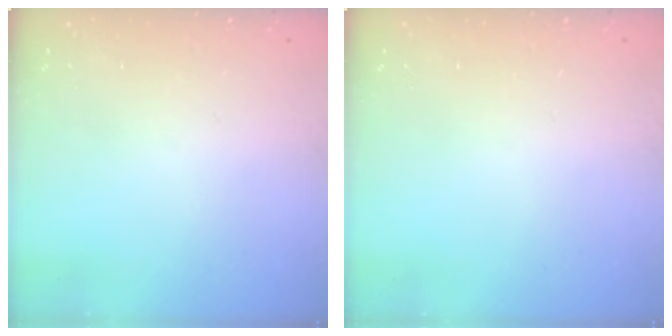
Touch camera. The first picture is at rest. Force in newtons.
{"total": 0.0}